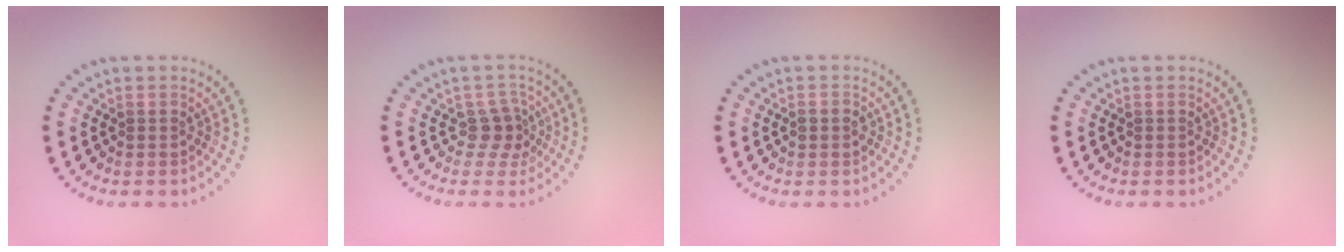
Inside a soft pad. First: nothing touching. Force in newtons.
{"total": 2.3, "press": 1.9, "slide": 1.3}
{"total": 1.0, "press": 1.0, "slide": 0.3}
{"total": 0.0}